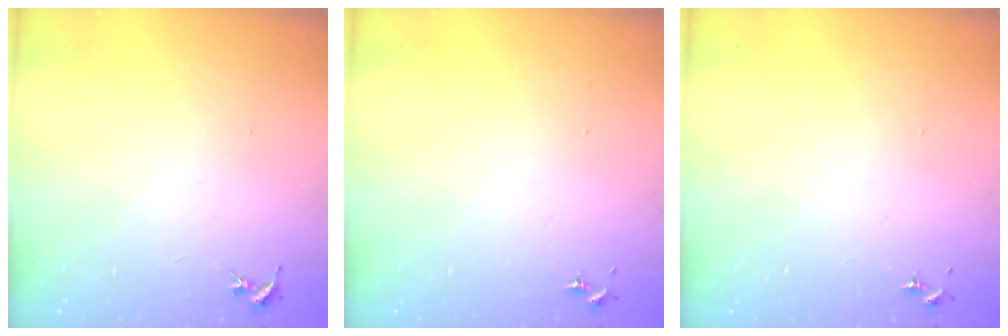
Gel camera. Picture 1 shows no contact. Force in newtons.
{"total": 0.0}
{"total": 0.0}